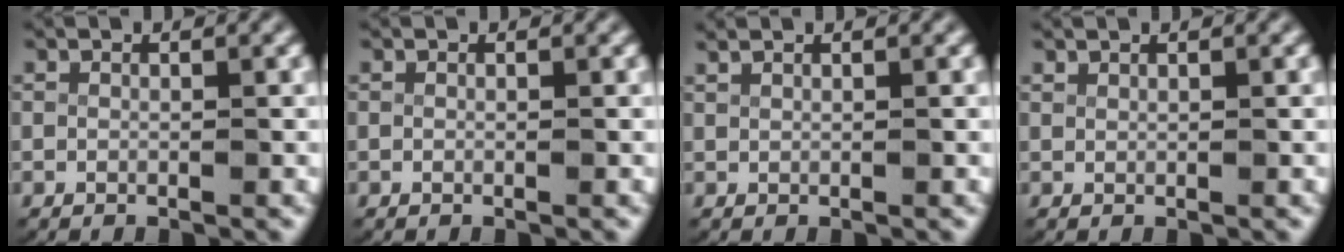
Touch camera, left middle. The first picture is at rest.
{"total": 0.0}
{"total": 0.7, "force": [0.7, -0.1, 0.2], "torque": [-0.006, 0.000, 0.016]}
{"total": 0.6, "force": [0.5, -0.2, 0.0], "torque": [0.002, -0.001, 0.014]}